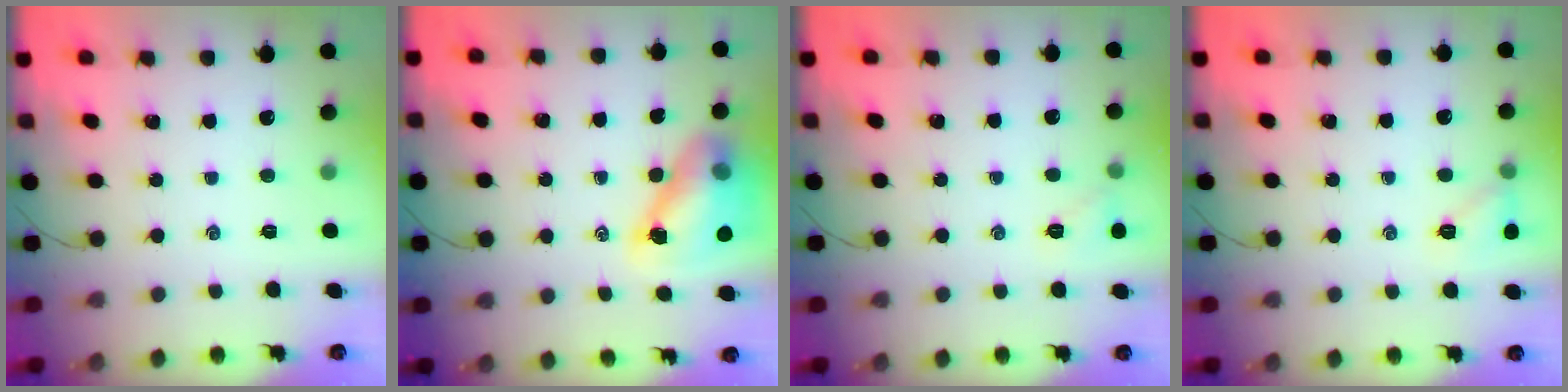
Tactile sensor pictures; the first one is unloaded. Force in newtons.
{"total": 11.9, "press": 11.5, "slide": 3.4}
{"total": 4.9, "press": 4.7, "slide": 1.5}
{"total": 8.0, "press": 7.8, "slide": 1.7}